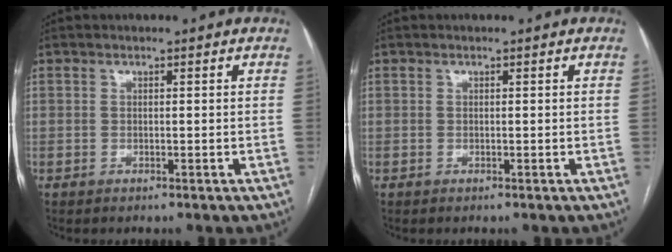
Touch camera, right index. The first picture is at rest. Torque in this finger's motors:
{"motor_torque": [0.02, -0.09, 0.00, 0.01]}